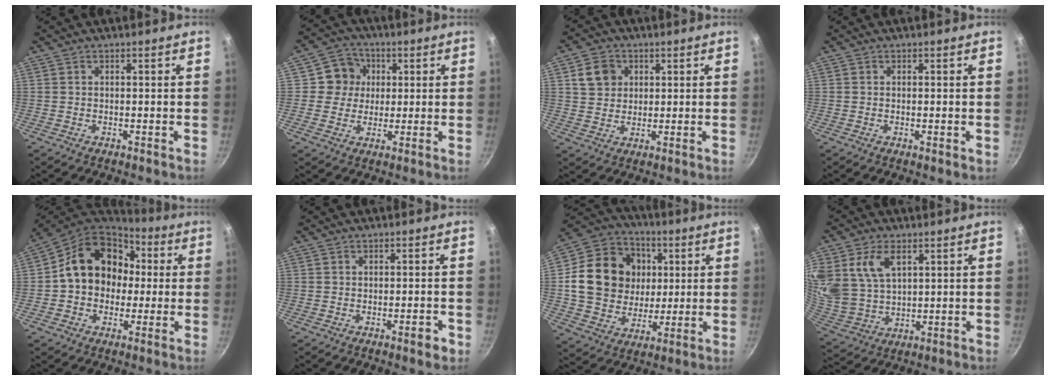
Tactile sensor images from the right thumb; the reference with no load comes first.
{"total": 7.0, "force": [1.3, 6.6, 1.8], "torque": [0.013, 0.008, 0.010]}
{"total": 6.1, "force": [2.0, 5.2, 2.5], "torque": [-0.018, 0.003, 0.035]}
{"total": 1.1, "force": [-0.1, 0.3, 1.0], "torque": [-0.017, 0.000, -0.004]}
{"total": 16.4, "force": [1.5, 13.4, 9.3], "torque": [-0.116, 0.041, 0.015]}
{"total": 2.6, "force": [-1.3, 0.9, 2.1], "torque": [-0.022, 0.012, -0.014]}
{"total": 19.7, "force": [2.8, 16.7, 10.1], "torque": [-0.164, 0.016, 0.050]}
{"total": 13.1, "force": [5.4, 8.6, 8.3], "torque": [-0.155, -0.025, 0.118]}